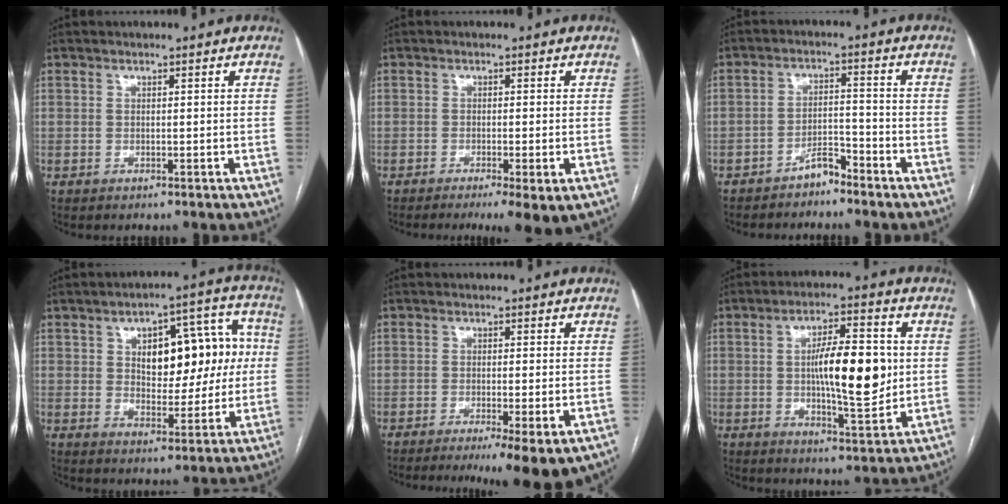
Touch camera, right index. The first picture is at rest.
{"total": 5.9, "force": [-3.4, 0.7, 4.8], "torque": [-0.063, -0.016, -0.050]}
{"total": 3.8, "force": [-3.4, 1.0, 1.6], "torque": [-0.025, 0.002, -0.060]}
{"total": 13.9, "force": [2.2, 6.6, 12.0], "torque": [-0.155, 0.041, 0.043]}
{"total": 9.3, "force": [-5.9, 1.0, 7.1], "torque": [-0.089, -0.016, -0.088]}
{"total": 12.5, "force": [0.6, 3.1, 12.1], "torque": [-0.199, 0.005, 0.011]}